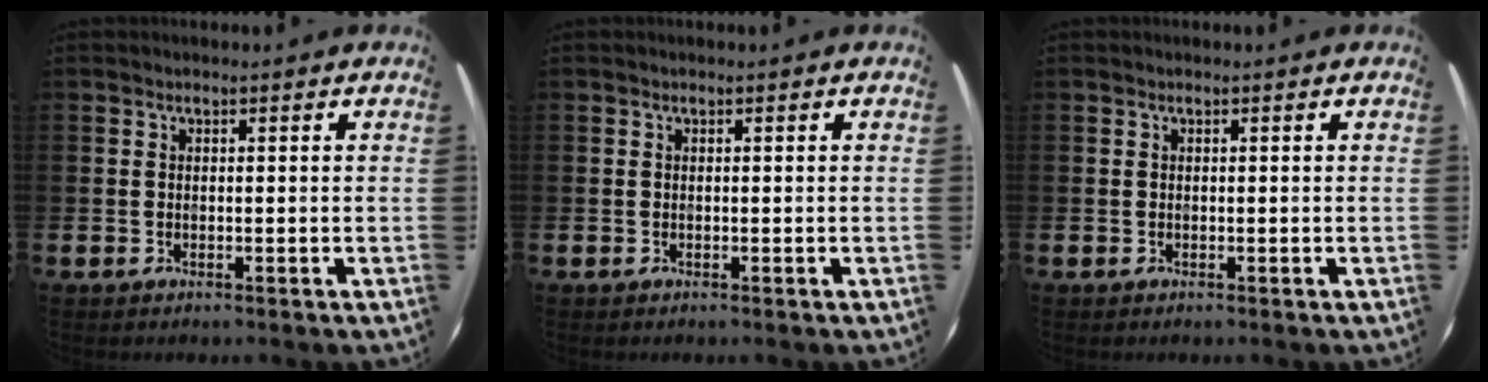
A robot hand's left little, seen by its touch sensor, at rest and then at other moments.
{"total": 0.0}
{"total": 0.0}